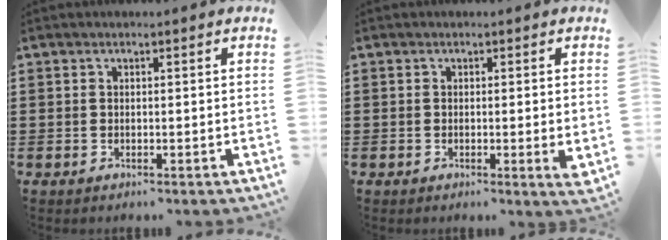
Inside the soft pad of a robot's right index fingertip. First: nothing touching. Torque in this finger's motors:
{"motor_torque": [-0.08, 0.09, 0.18, 0.00]}